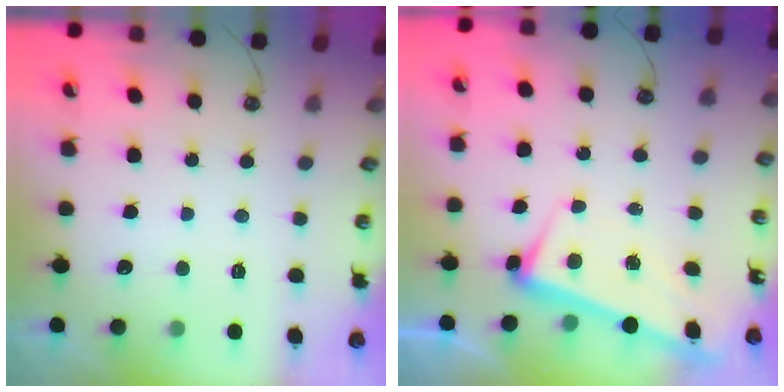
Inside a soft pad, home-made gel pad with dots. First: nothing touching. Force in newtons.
{"total": 2.5, "press": 2.2, "slide": 1.1}